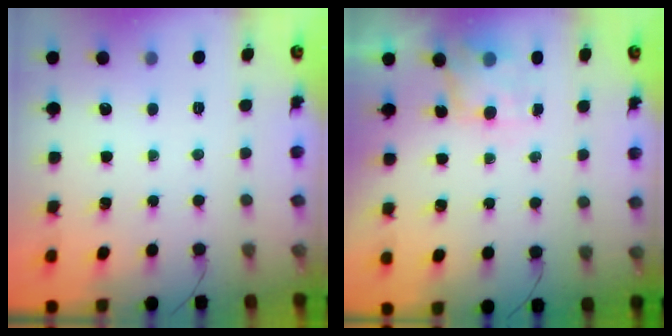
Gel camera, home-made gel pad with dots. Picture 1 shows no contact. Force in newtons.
{"total": 4.7, "press": 4.5, "slide": 1.1}